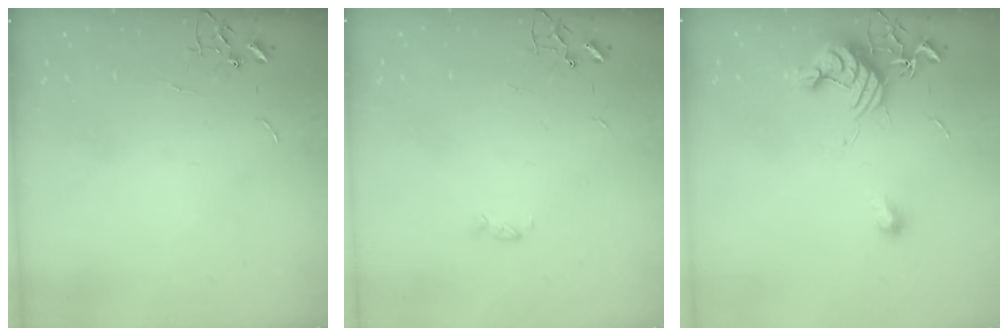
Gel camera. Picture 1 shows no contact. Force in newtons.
{"total": 2.3, "press": 2.2, "slide": 0.4}
{"total": 12.2, "press": 12.2, "slide": 1.0}